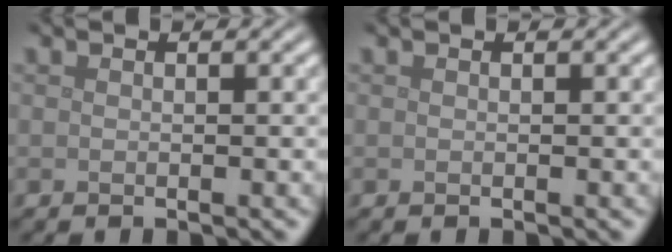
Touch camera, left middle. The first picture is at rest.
{"total": 0.0}